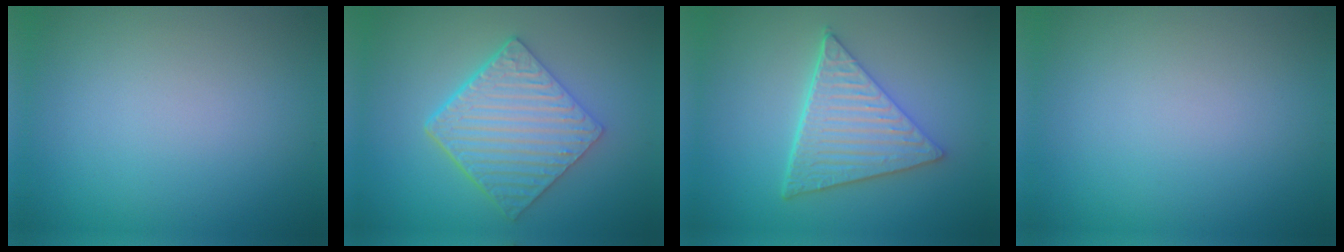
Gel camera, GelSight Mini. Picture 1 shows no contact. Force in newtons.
{"total": 6.4, "press": 4.6, "slide": 4.4}
{"total": 6.1, "press": 4.5, "slide": 4.1}
{"total": 0.0}